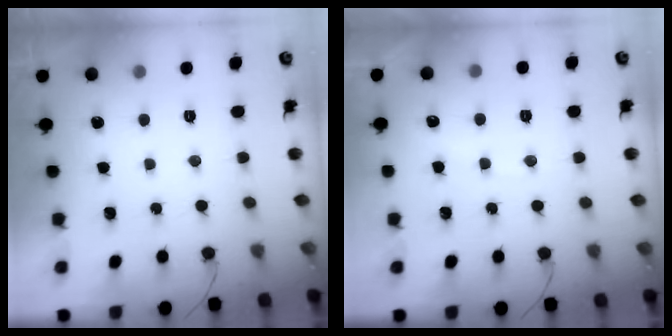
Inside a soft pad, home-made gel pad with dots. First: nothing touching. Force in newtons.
{"total": 2.9, "press": 2.9, "slide": 0.5}